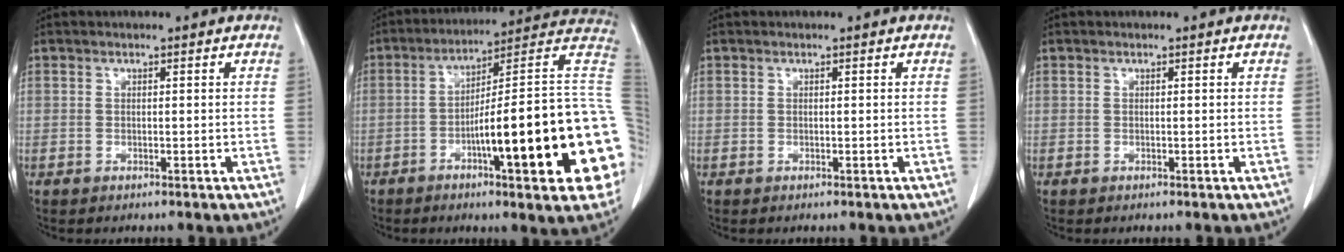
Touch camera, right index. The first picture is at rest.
{"total": 25.1, "force": [-5.0, 1.9, 24.5], "torque": [-0.239, 0.017, -0.076]}
{"total": 0.0}
{"total": 0.0}